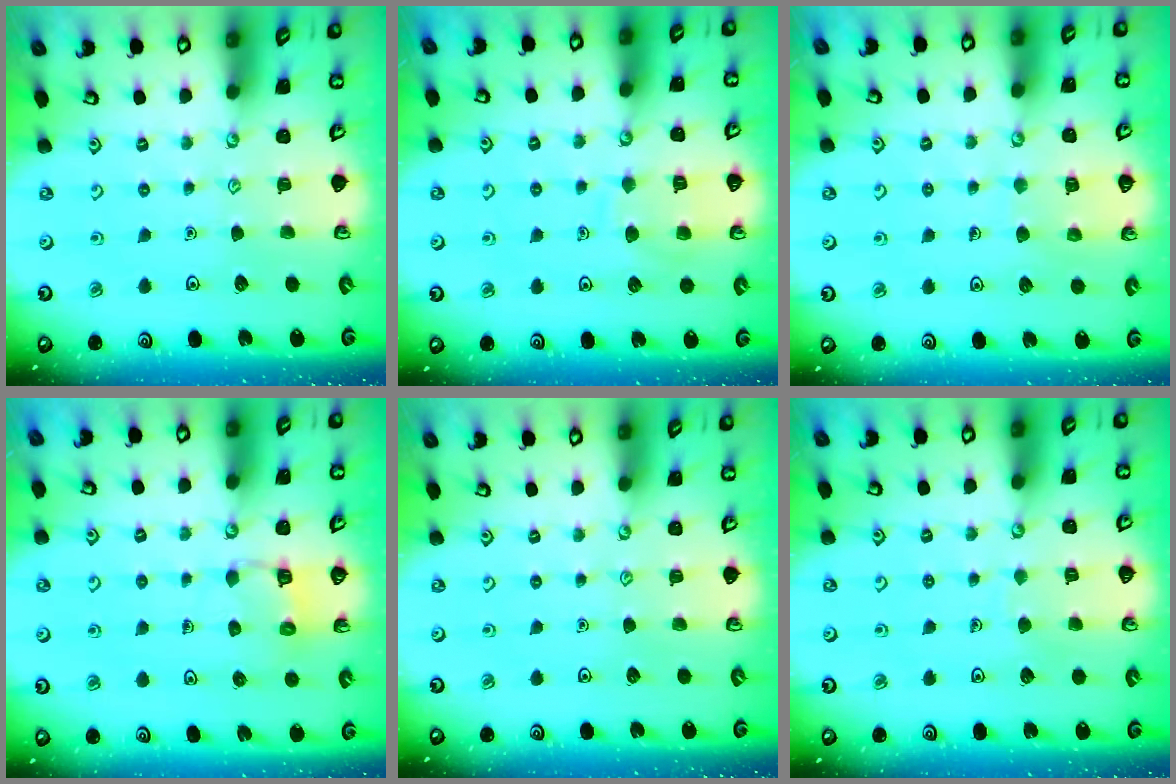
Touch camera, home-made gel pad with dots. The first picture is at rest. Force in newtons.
{"total": 7.7, "press": 7.6, "slide": 0.7}
{"total": 6.5, "press": 6.4, "slide": 0.5}
{"total": 7.7, "press": 7.7, "slide": 0.2}
{"total": 0.0}
{"total": 3.6, "press": 3.5, "slide": 0.3}